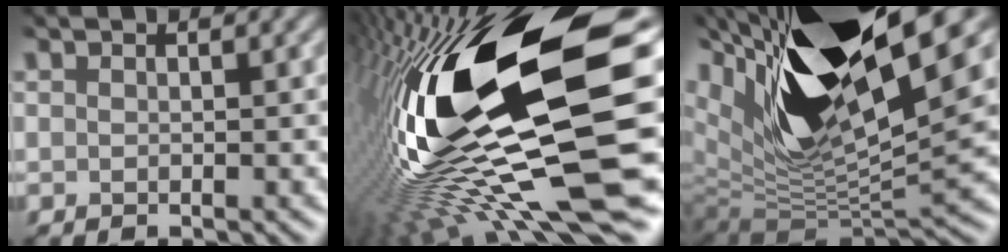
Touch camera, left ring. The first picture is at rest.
{"total": 19.9, "force": [-0.8, 5.7, 19.0], "torque": [-0.351, -0.025, -0.023]}
{"total": 17.6, "force": [6.4, 6.4, 15.0], "torque": [-0.273, 0.004, 0.109]}